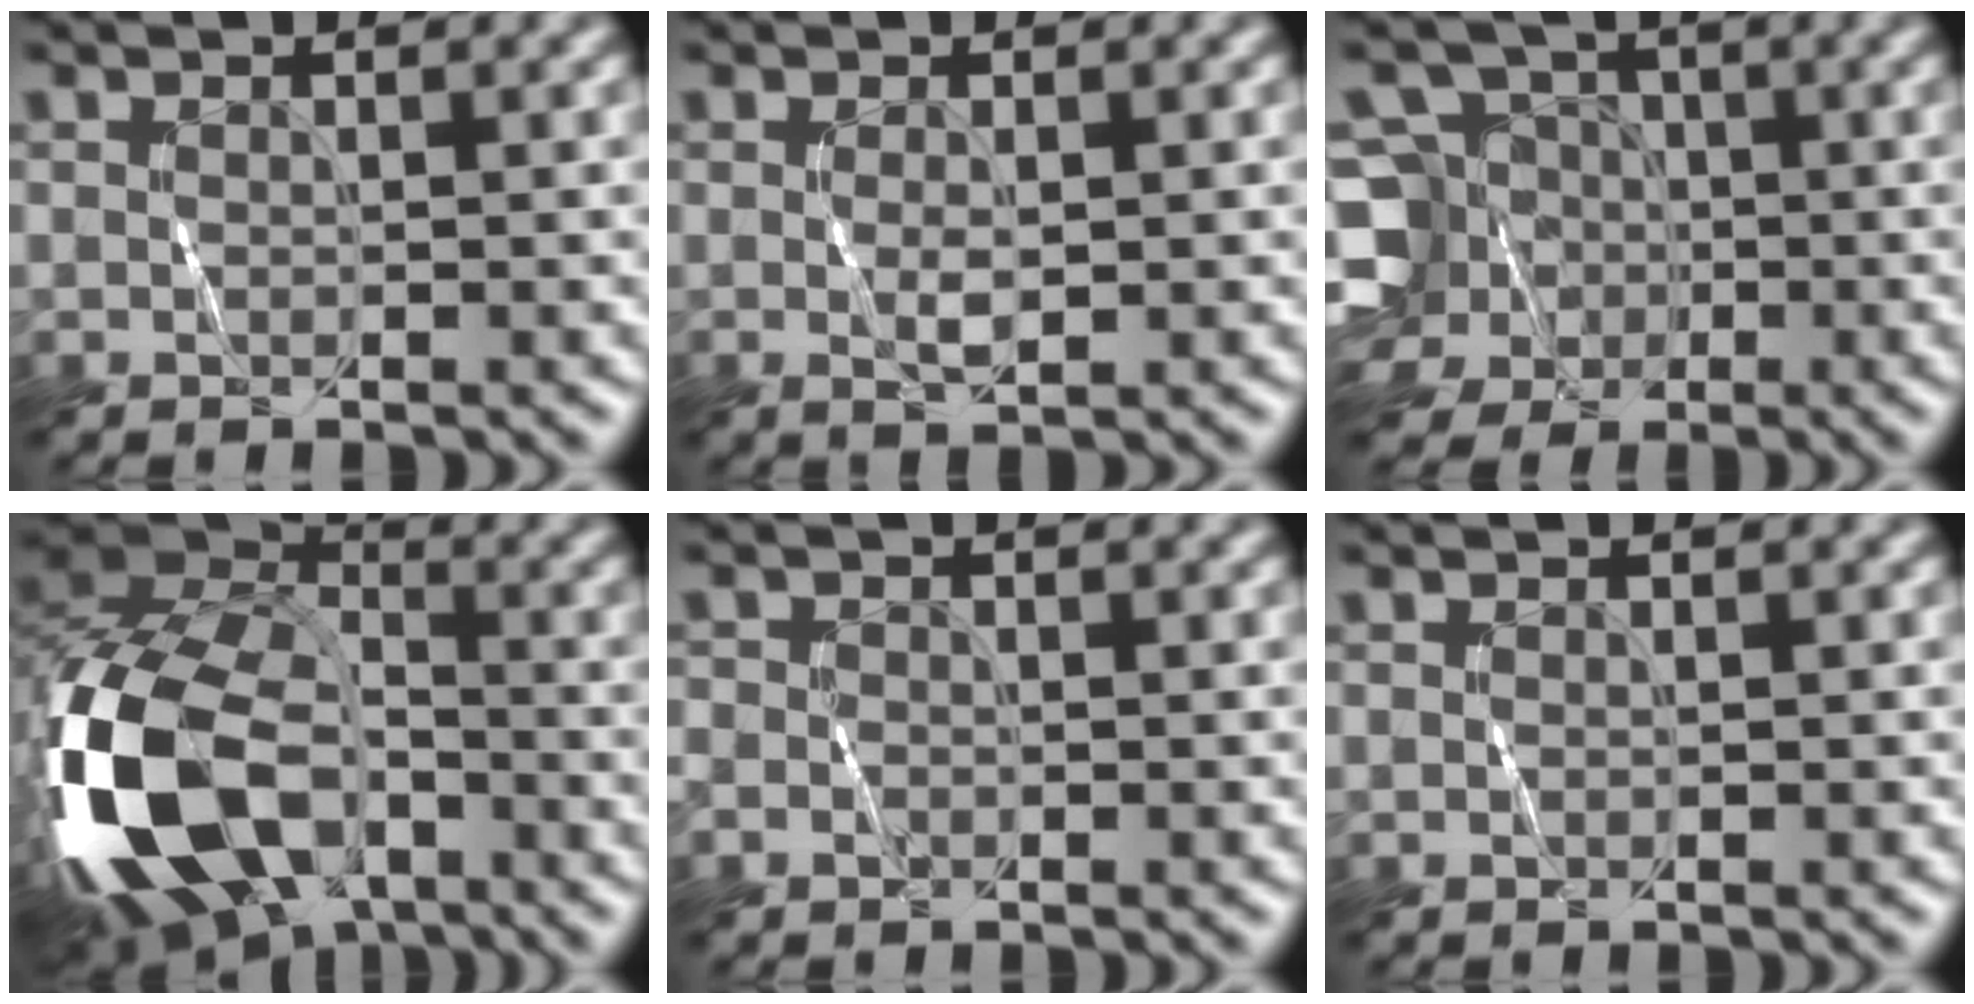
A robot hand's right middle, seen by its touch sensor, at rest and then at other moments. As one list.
[{"total": 1.5, "force": [0.0, 0.5, 1.4], "torque": [-0.028, -0.004, 0.002]}, {"total": 9.8, "force": [-2.7, 8.7, 3.6], "torque": [-0.084, 0.004, -0.083]}, {"total": 15.6, "force": [-6.3, 9.5, 10.7], "torque": [-0.235, -0.014, -0.133]}, {"total": 1.5, "force": [-0.6, 1.2, 0.6], "torque": [-0.008, -0.005, -0.012]}, {"total": 0.0}]